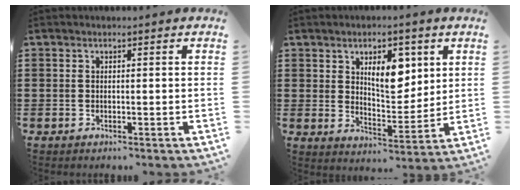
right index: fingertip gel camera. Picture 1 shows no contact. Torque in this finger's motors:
{"motor_torque": [0.54, 0.21, 0.25, 0.05]}